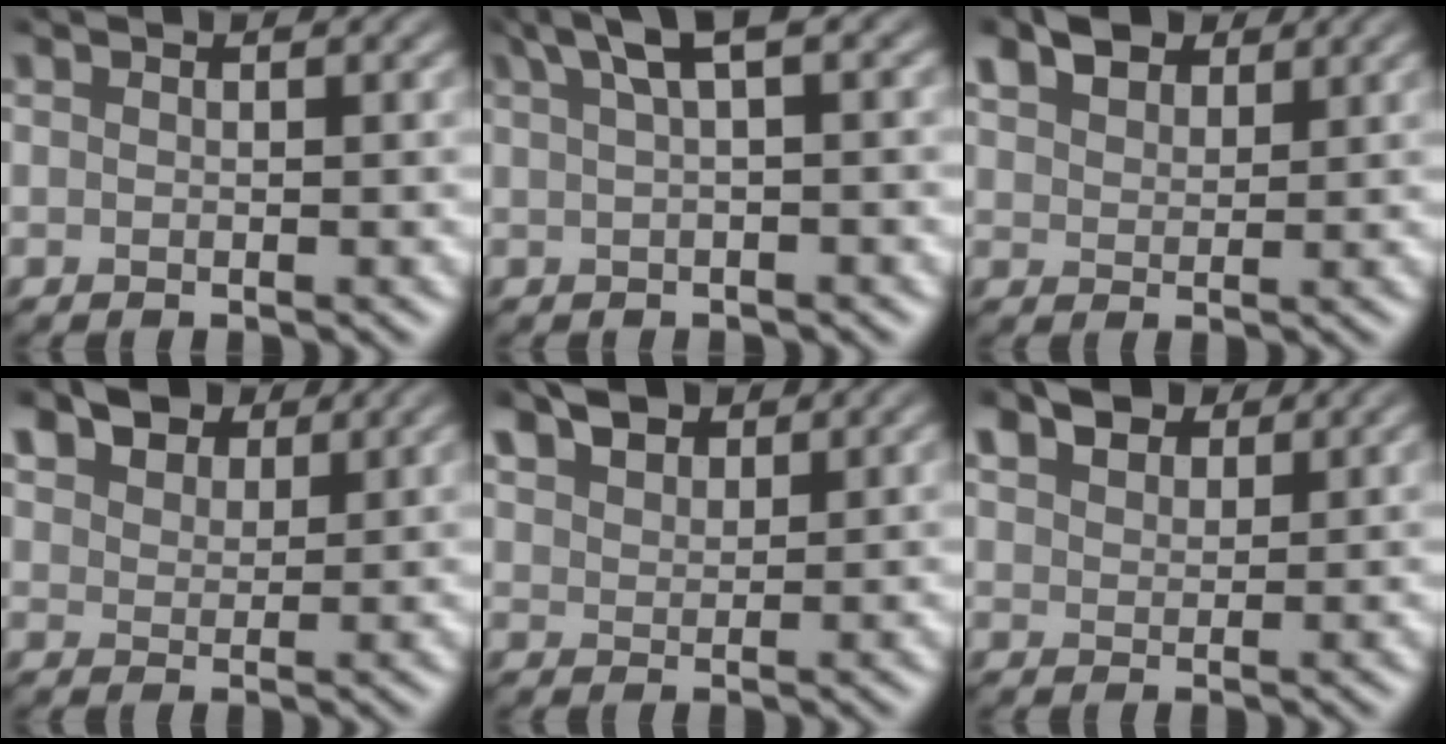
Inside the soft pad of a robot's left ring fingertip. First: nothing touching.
{"total": 3.6, "force": [1.8, 0.6, 3.1], "torque": [-0.056, 0.016, 0.033]}
{"total": 3.8, "force": [2.7, 2.1, 1.8], "torque": [-0.046, 0.013, 0.049]}
{"total": 7.0, "force": [4.7, 4.0, 3.3], "torque": [-0.092, 0.019, 0.079]}
{"total": 3.4, "force": [2.5, 1.7, 1.6], "torque": [-0.042, 0.013, 0.047]}
{"total": 4.0, "force": [2.8, 2.1, 1.9], "torque": [-0.050, 0.015, 0.047]}